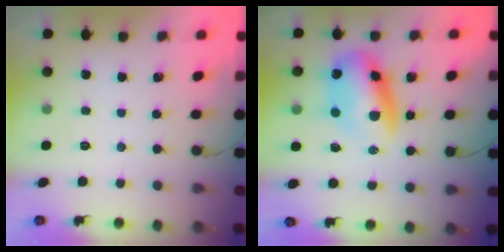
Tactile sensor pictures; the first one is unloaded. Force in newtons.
{"total": 11.8, "press": 11.5, "slide": 2.6}